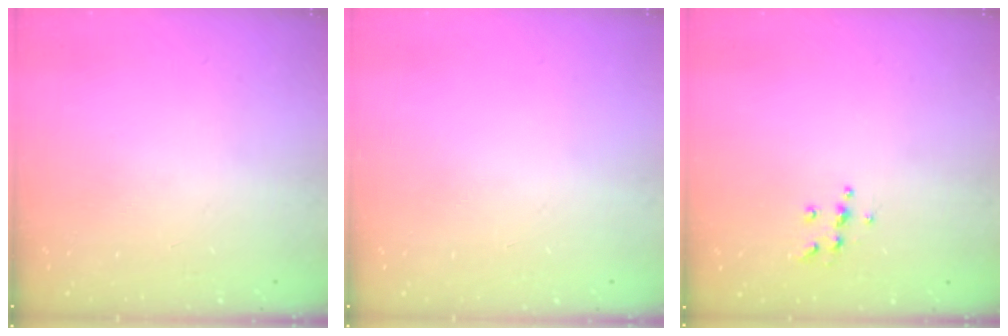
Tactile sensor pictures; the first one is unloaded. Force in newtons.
{"total": 0.0}
{"total": 5.9, "press": 5.9, "slide": 0.5}